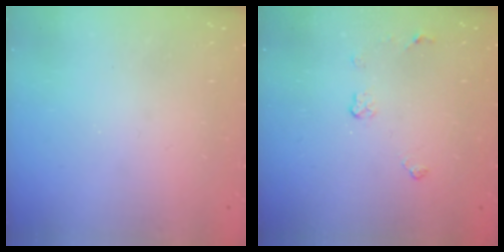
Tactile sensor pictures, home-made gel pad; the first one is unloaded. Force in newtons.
{"total": 4.5, "press": 4.4, "slide": 0.6}